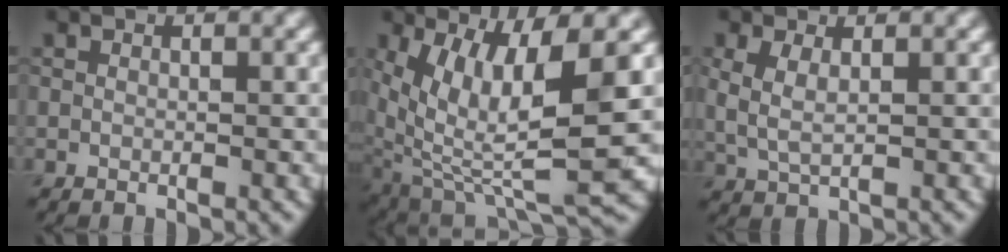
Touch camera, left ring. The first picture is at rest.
{"total": 10.4, "force": [2.4, 3.8, 9.3], "torque": [-0.178, -0.031, 0.058]}
{"total": 2.4, "force": [0.6, 1.1, 2.0], "torque": [-0.052, -0.002, 0.014]}